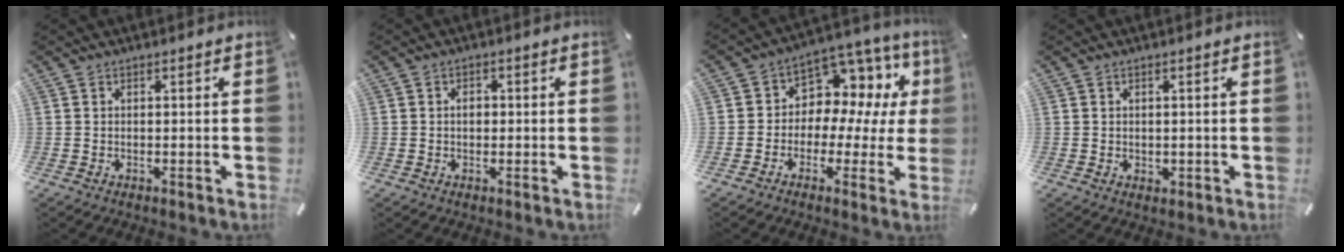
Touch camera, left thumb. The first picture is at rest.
{"total": 2.1, "force": [0.0, 1.5, 1.5], "torque": [-0.021, 0.002, -0.004]}
{"total": 8.7, "force": [1.8, 7.5, 4.0], "torque": [-0.075, -0.022, 0.038]}
{"total": 1.0, "force": [0.2, 1.0, 0.3], "torque": [-0.006, 0.005, 0.003]}